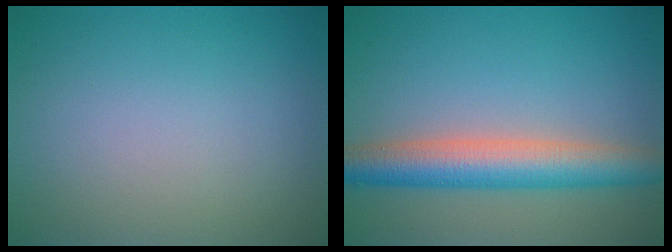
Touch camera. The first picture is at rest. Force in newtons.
{"total": 6.0, "press": 6.0, "slide": 0.1}